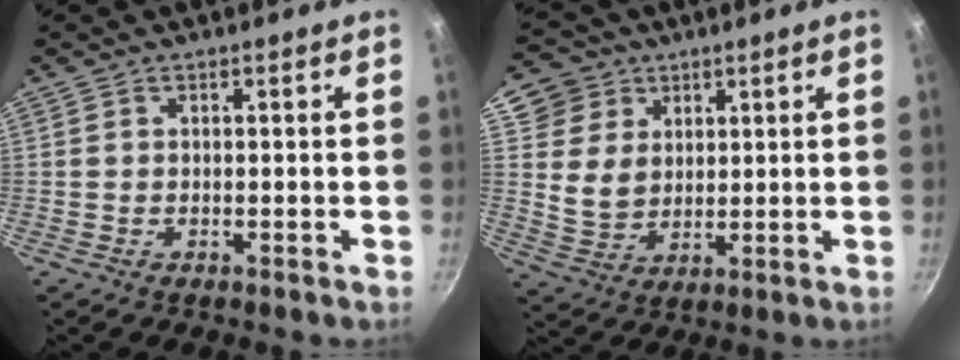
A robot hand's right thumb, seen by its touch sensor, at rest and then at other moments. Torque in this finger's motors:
{"motor_torque": [-0.79, 2.10, -0.16, 0.41, 0.18]}